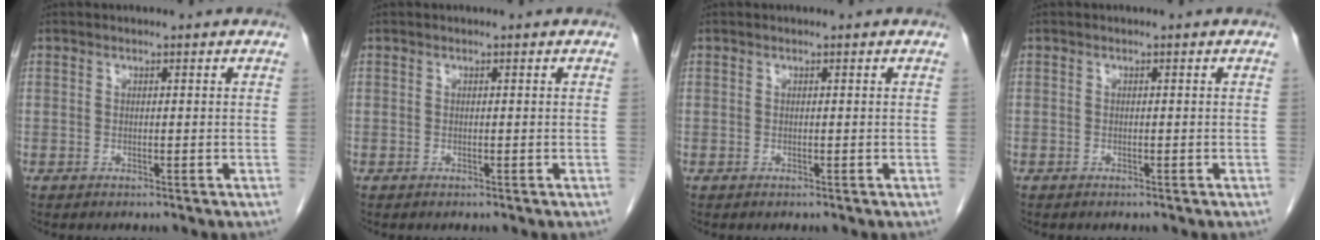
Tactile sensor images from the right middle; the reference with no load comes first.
{"total": 0.0}
{"total": 0.0}
{"total": 0.0}